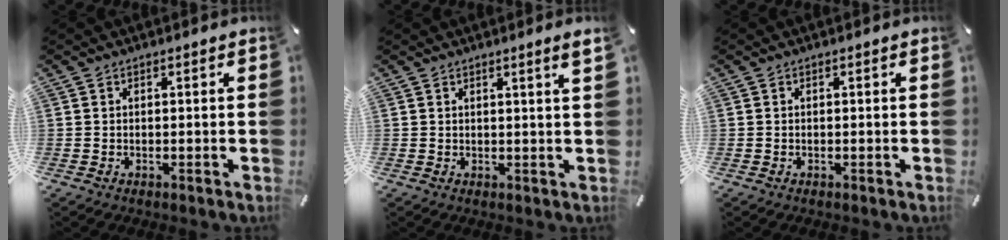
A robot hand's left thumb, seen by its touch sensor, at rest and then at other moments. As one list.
[{"total": 2.4, "force": [1.3, -0.1, 2.0], "torque": [-0.038, -0.001, 0.021]}, {"total": 0.0}]